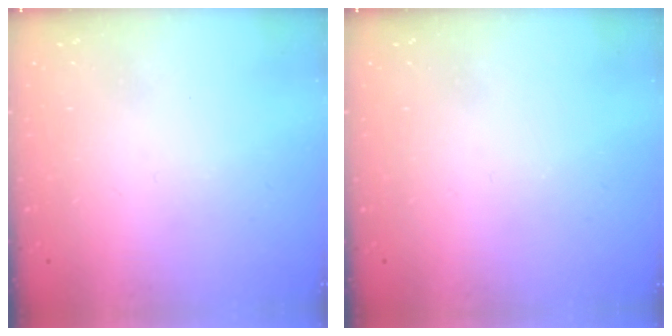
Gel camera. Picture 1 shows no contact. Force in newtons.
{"total": 0.0}